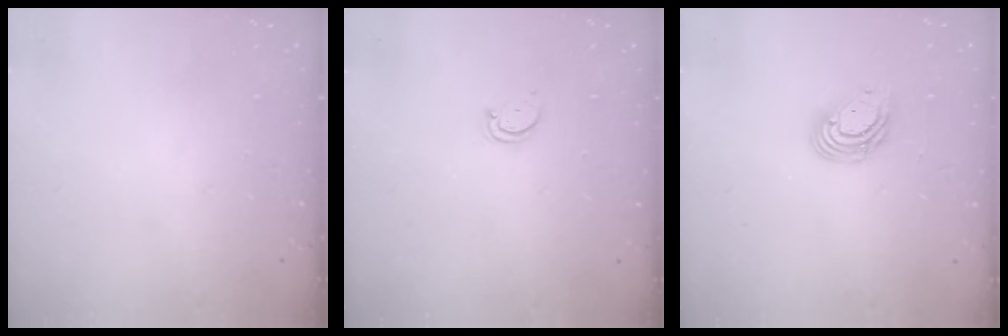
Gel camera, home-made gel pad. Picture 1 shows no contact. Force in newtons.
{"total": 2.6, "press": 2.5, "slide": 0.4}
{"total": 9.2, "press": 9.0, "slide": 1.5}